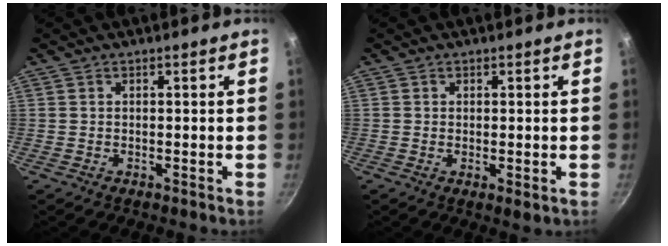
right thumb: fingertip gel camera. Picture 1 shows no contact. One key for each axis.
{"total": 1.5, "fx": -0.1, "fy": 0.5, "fz": 1.4, "tx": -0.024, "ty": -0.008, "tz": -0.002}